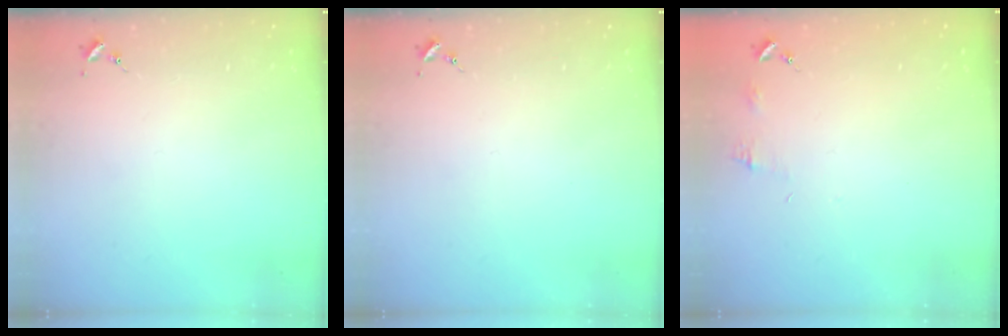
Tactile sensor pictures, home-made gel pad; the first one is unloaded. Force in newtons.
{"total": 0.0}
{"total": 4.5, "press": 4.5, "slide": 0.5}